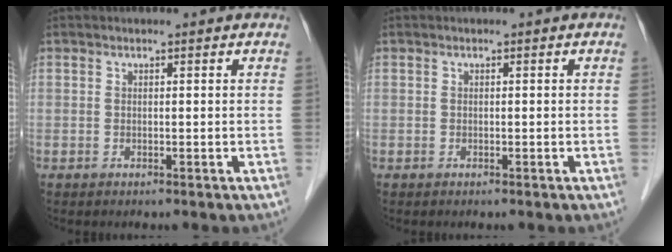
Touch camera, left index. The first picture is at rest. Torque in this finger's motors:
{"motor_torque": [0.01, 0.00, 0.00, 0.00]}